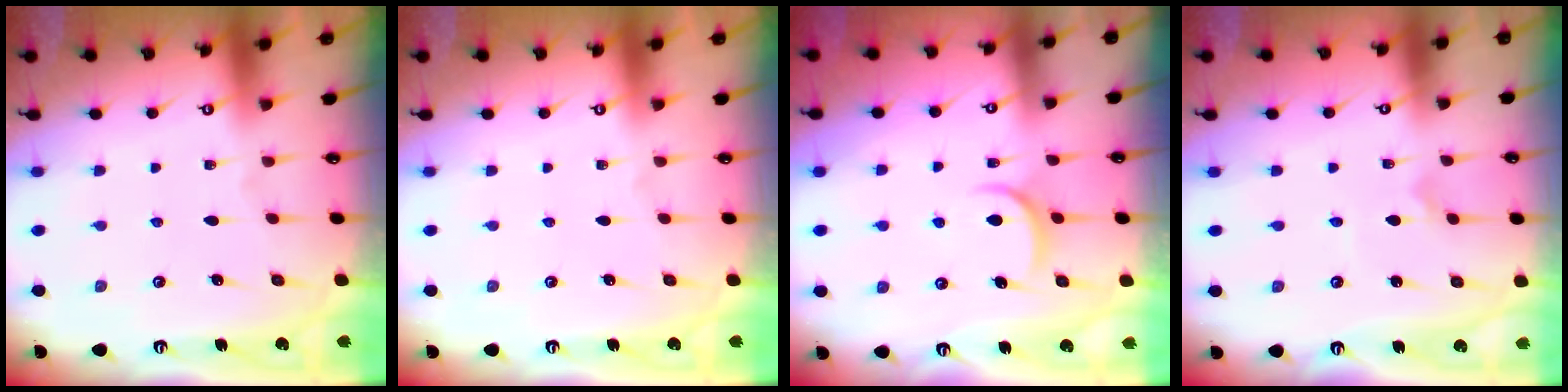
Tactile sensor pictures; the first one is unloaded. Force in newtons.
{"total": 0.0}
{"total": 4.9, "press": 4.8, "slide": 0.8}
{"total": 2.0, "press": 2.0, "slide": 0.3}